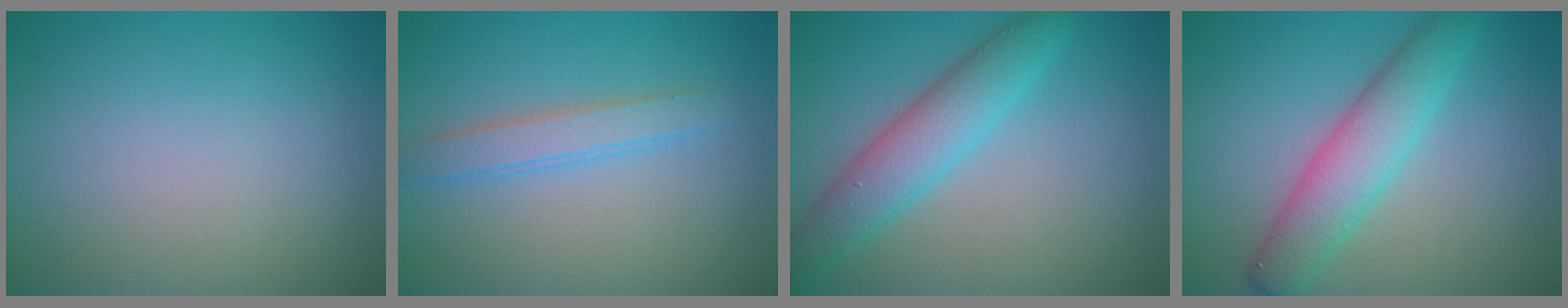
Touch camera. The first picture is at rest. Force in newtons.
{"total": 2.4, "press": 2.4, "slide": 0.1}
{"total": 4.8, "press": 4.8, "slide": 0.1}
{"total": 4.8, "press": 4.8, "slide": 0.1}